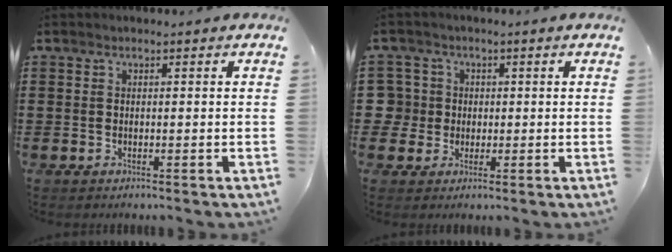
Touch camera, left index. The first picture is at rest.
{"total": 4.2, "force": [0.1, 4.2, 0.4], "torque": [-0.036, 0.010, -0.003]}